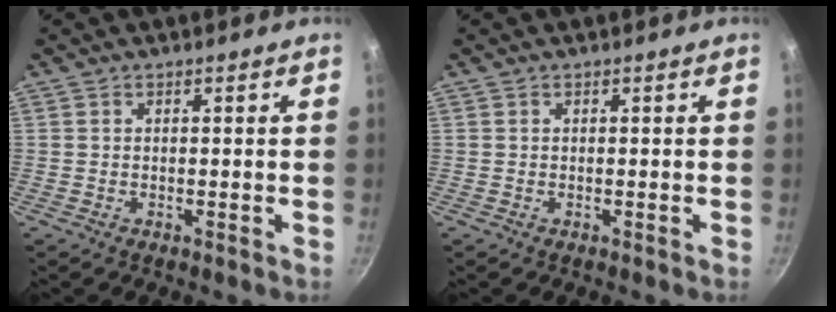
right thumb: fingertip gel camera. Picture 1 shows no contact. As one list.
[{"total": 0.0}]